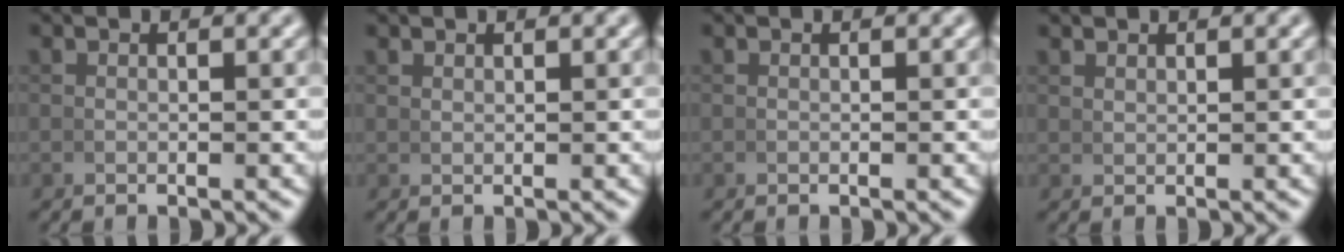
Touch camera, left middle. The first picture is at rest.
{"total": 0.9, "force": [0.8, -0.2, 0.1], "torque": [0.004, 0.001, 0.020]}
{"total": 0.0}
{"total": 1.2, "force": [1.2, -0.1, 0.2], "torque": [0.002, 0.002, 0.029]}